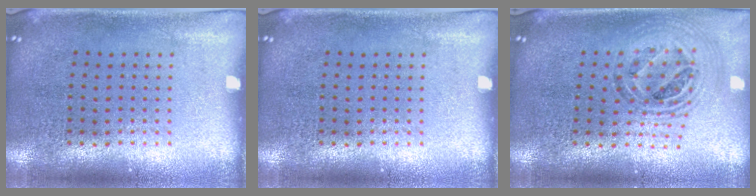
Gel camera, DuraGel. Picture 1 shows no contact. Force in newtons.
{"total": 0.0}
{"total": 1.2, "press": 1.1, "slide": 0.4}